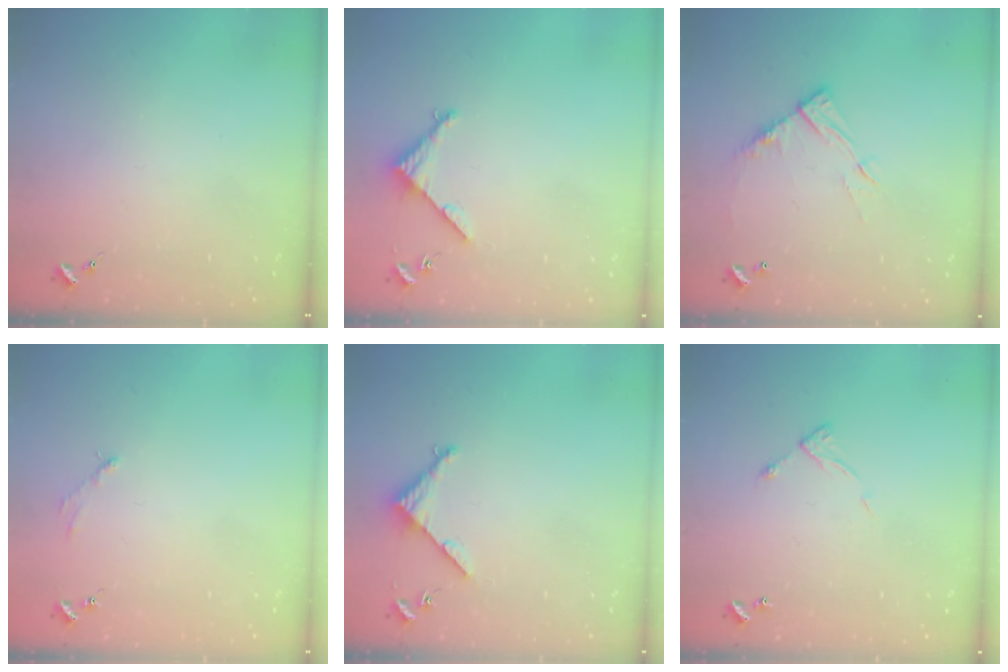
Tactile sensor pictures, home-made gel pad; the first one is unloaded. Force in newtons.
{"total": 3.6, "press": 3.6, "slide": 0.3}
{"total": 11.5, "press": 11.5, "slide": 0.8}
{"total": 2.9, "press": 2.9, "slide": 0.4}
{"total": 3.6, "press": 3.6, "slide": 0.3}
{"total": 5.4, "press": 5.4, "slide": 0.4}